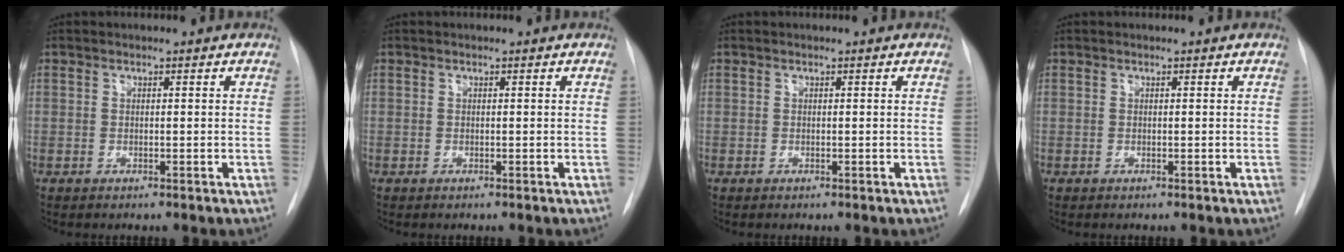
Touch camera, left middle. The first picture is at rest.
{"total": 0.0}
{"total": 0.0}
{"total": 0.0}